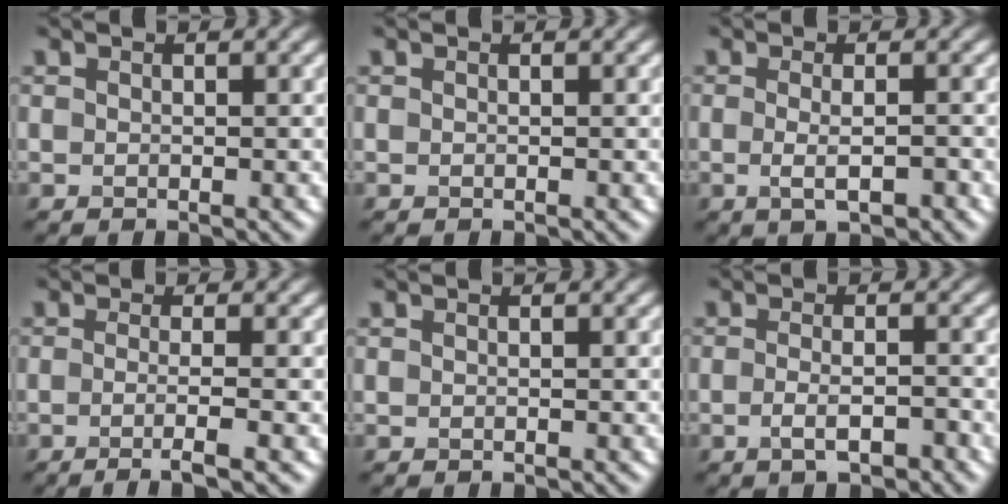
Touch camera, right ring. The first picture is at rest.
{"total": 0.0}
{"total": 2.5, "force": [-0.5, 0.7, 2.4], "torque": [-0.043, -0.009, -0.006]}
{"total": 3.5, "force": [-1.0, 0.9, 3.2], "torque": [-0.043, -0.007, -0.024]}
{"total": 0.0}
{"total": 2.7, "force": [-1.1, 0.8, 2.3], "torque": [-0.044, -0.003, -0.019]}